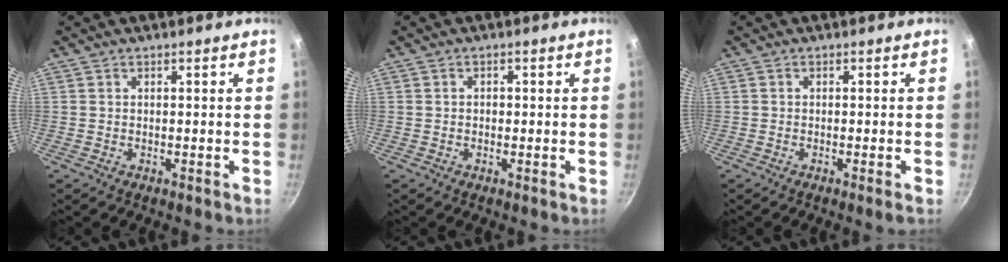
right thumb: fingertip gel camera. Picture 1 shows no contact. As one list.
[{"total": 0.8, "force": [-0.2, 0.6, 0.3], "torque": [-0.003, 0.005, -0.004]}, {"total": 1.2, "force": [-0.6, -0.1, 1.0], "torque": [-0.028, 0.002, -0.013]}]